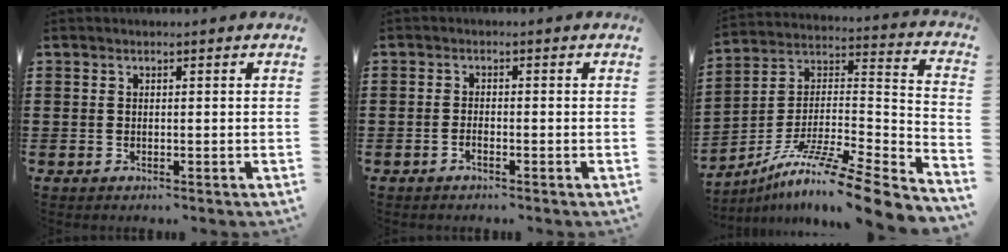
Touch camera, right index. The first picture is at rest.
{"total": 1.1, "force": [-0.9, 0.1, 0.7], "torque": [-0.016, -0.007, -0.015]}
{"total": 10.8, "force": [-8.5, 0.4, 6.7], "torque": [-0.114, -0.001, -0.161]}